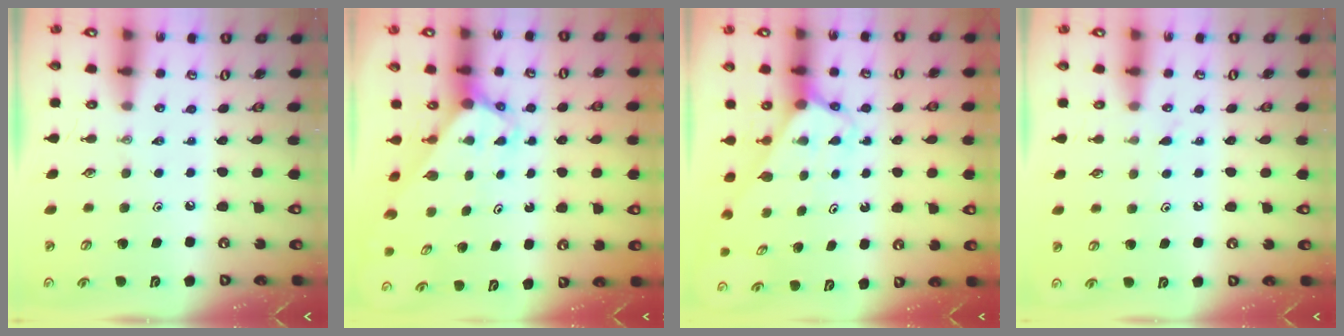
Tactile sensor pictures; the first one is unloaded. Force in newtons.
{"total": 3.2, "press": 3.2, "slide": 0.2}
{"total": 2.7, "press": 2.7, "slide": 0.1}
{"total": 5.4, "press": 5.4, "slide": 0.7}